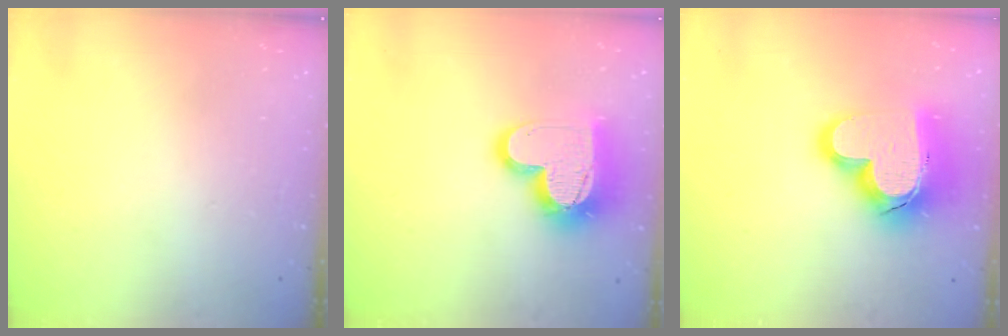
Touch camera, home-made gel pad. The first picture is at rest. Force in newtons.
{"total": 17.1, "press": 17.0, "slide": 1.4}
{"total": 20.9, "press": 20.8, "slide": 1.9}